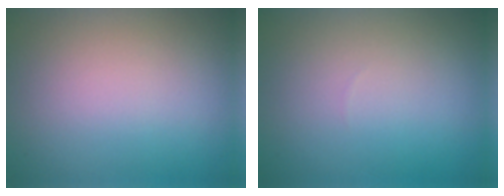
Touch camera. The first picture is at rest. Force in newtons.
{"total": 0.0}